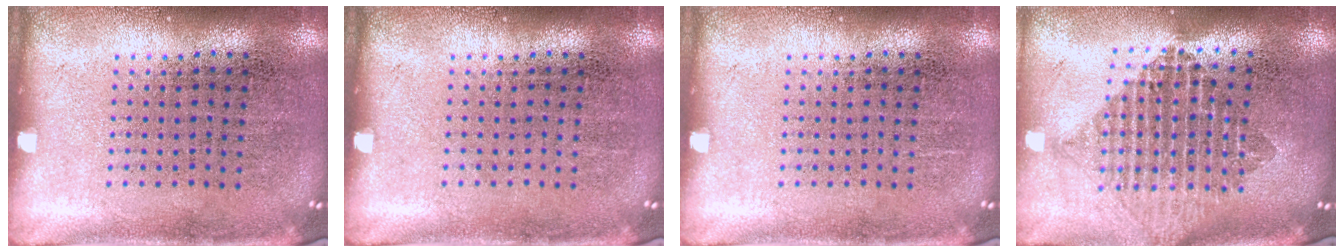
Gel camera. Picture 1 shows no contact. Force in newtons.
{"total": 0.0}
{"total": 0.0}
{"total": 2.1, "press": 1.7, "slide": 1.2}